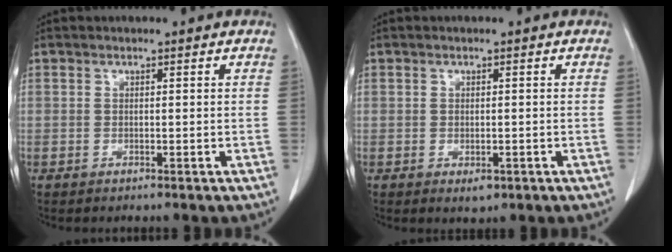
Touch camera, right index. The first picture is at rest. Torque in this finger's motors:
{"motor_torque": [0.06, 0.14, 0.05, 0.02]}